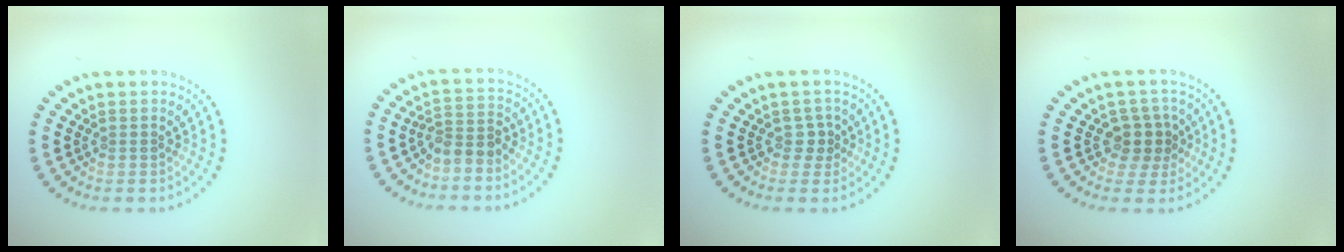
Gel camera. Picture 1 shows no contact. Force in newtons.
{"total": 2.2, "press": 1.9, "slide": 1.2}
{"total": 1.2, "press": 1.0, "slide": 0.7}
{"total": 2.6, "press": 2.1, "slide": 1.5}